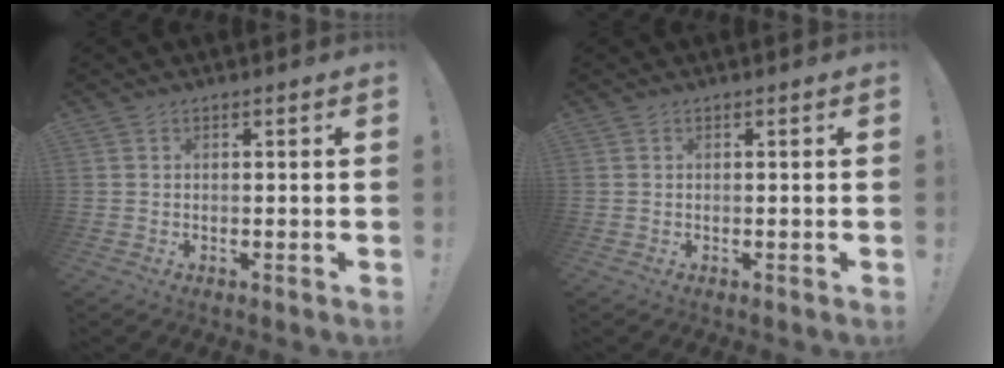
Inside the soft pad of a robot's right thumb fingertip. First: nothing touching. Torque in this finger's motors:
{"motor_torque": [-0.01, 0.01, 0.00, 0.00, 0.08]}